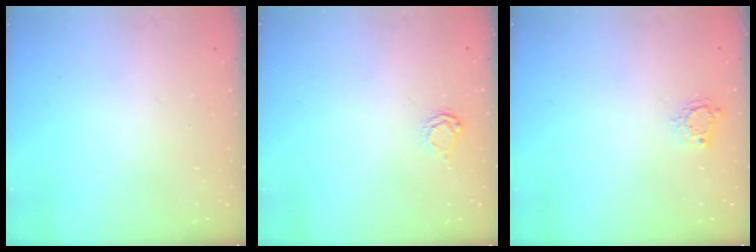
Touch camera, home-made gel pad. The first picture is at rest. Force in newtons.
{"total": 2.3, "press": 2.3, "slide": 0.2}
{"total": 5.1, "press": 5.1, "slide": 0.5}